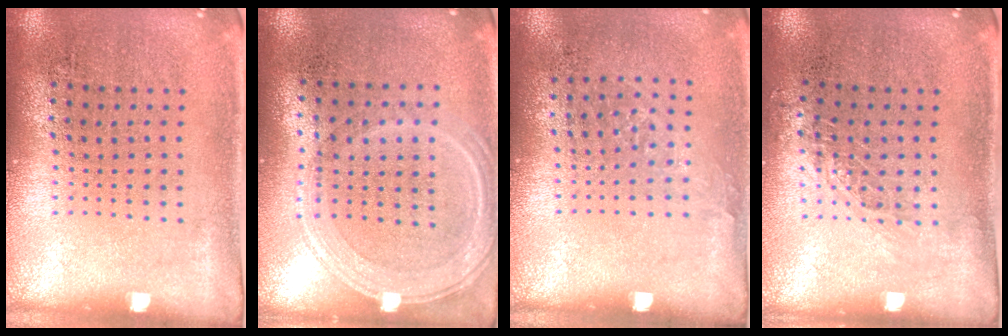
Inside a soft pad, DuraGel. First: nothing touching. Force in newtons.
{"total": 1.3, "press": 1.2, "slide": 0.4}
{"total": 0.9, "press": 0.7, "slide": 0.5}
{"total": 0.8, "press": 0.8, "slide": 0.2}